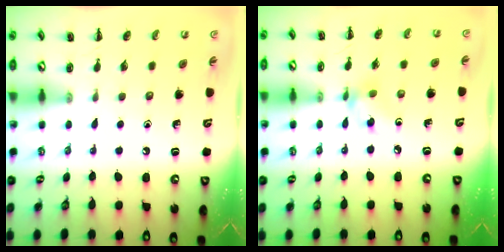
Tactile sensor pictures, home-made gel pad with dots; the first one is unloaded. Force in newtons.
{"total": 4.8, "press": 4.8, "slide": 0.2}